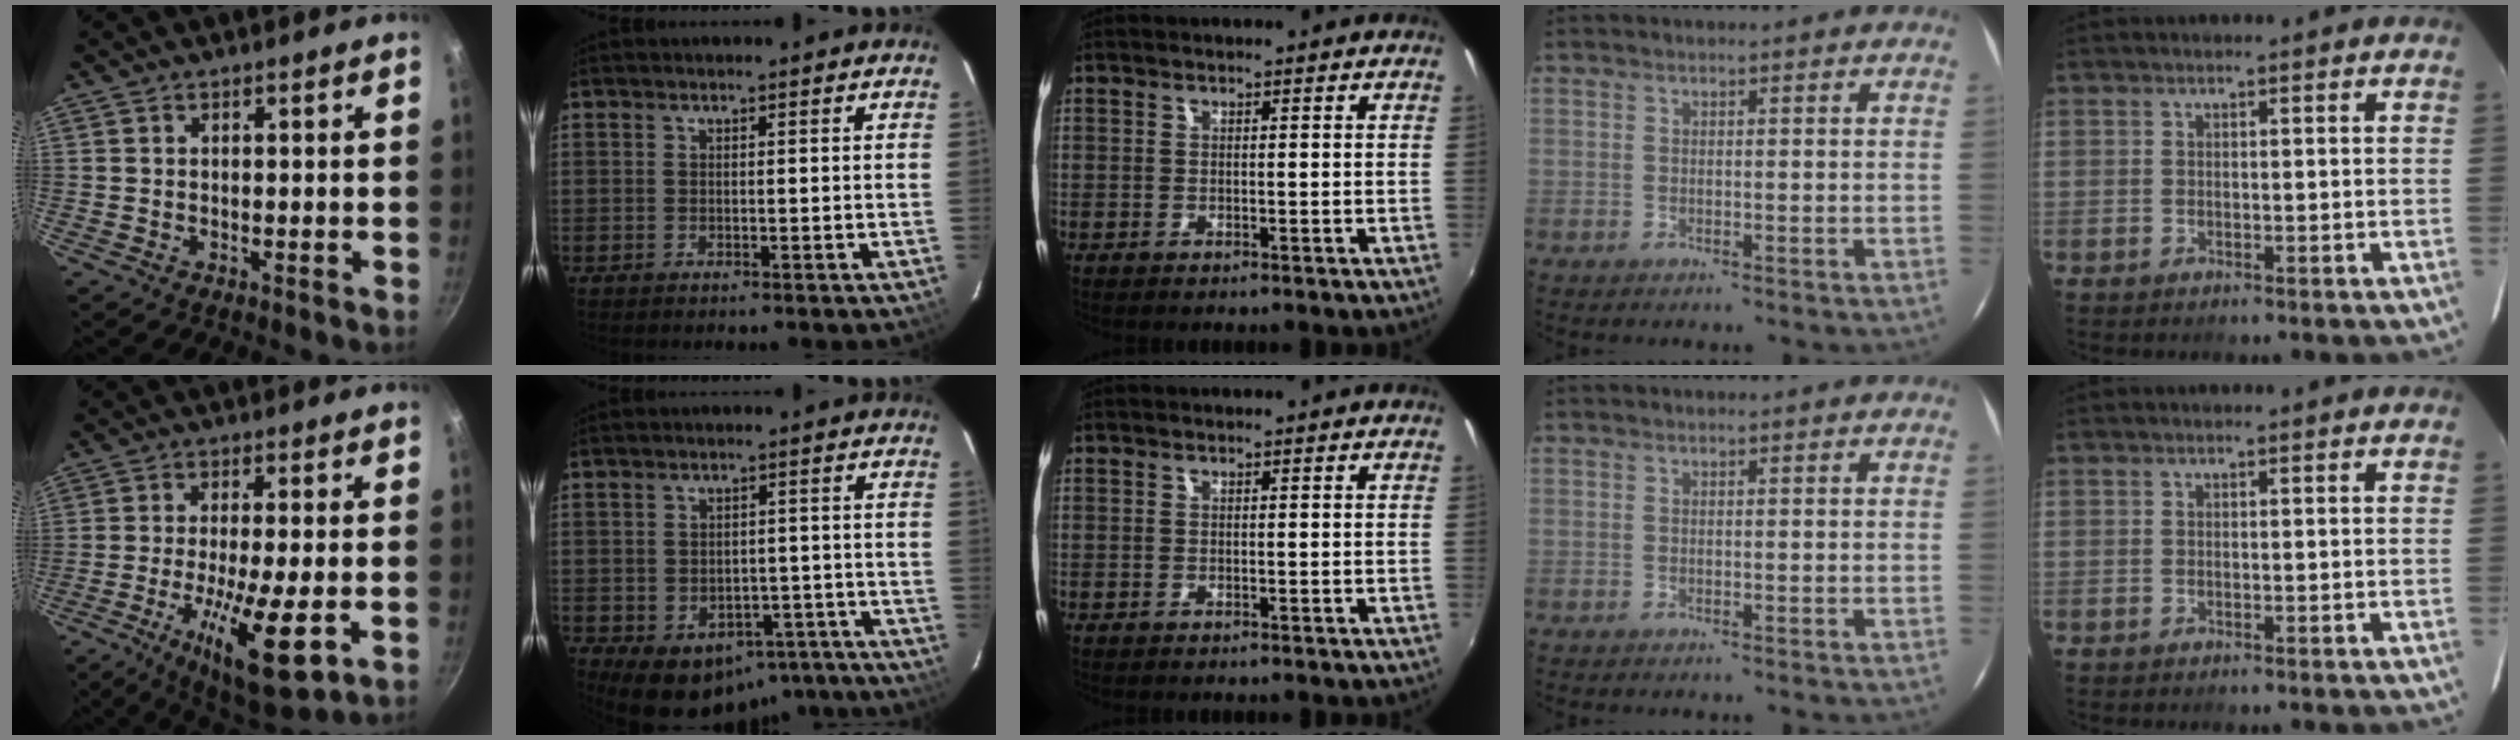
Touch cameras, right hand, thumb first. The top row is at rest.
{"thumb": {"total": 15.7, "force": [-5.2, 4.0, 14.2], "torque": [-0.237, 0.000, -0.083]}, "index": {"total": 14.0, "force": [-9.8, 9.0, 4.5], "torque": [-0.085, 0.027, -0.090]}}